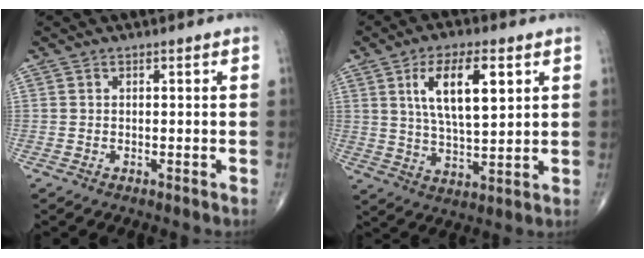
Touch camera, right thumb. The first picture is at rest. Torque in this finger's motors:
{"motor_torque": [-0.37, 1.17, 1.08, 0.61, 0.10]}